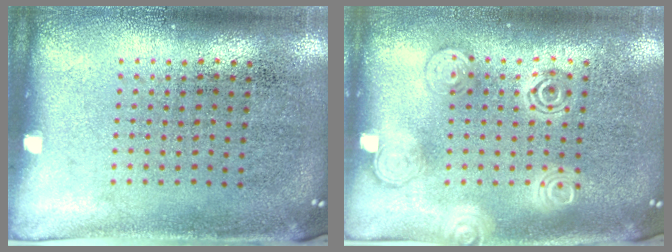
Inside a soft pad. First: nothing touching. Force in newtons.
{"total": 2.7, "press": 2.7, "slide": 0.4}